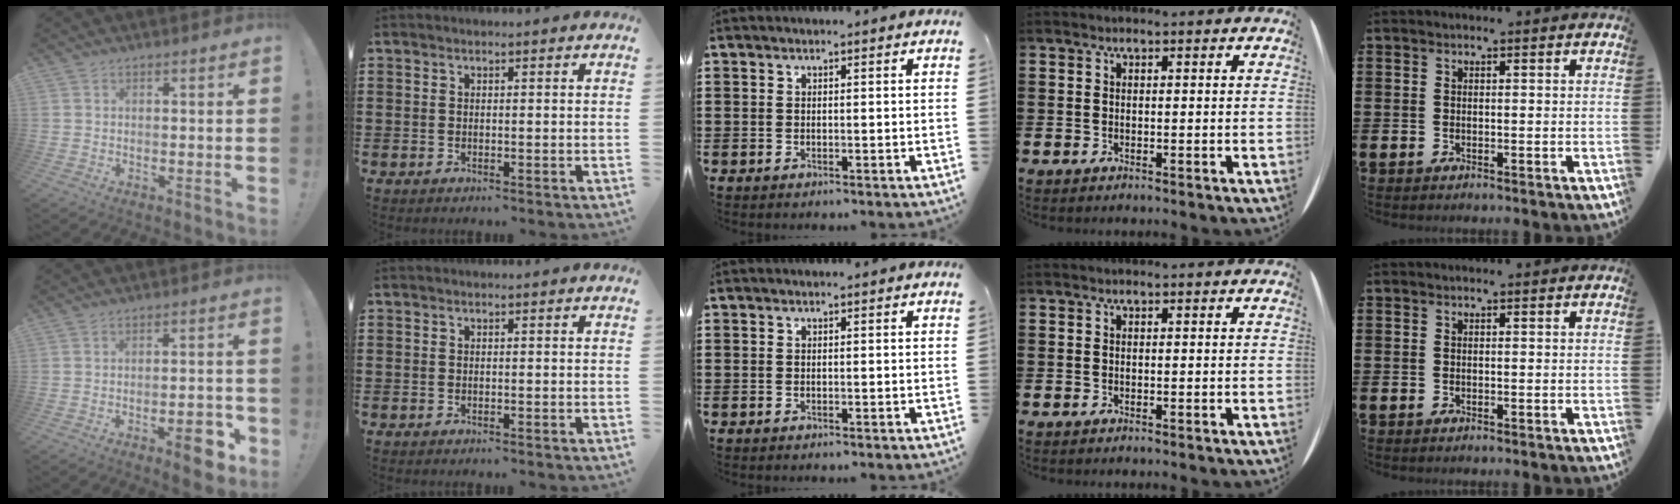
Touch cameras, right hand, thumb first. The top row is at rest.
{"thumb": {"total": 8.8, "force": [-4.1, 3.2, 7.1], "torque": [-0.077, 0.014, -0.068]}}